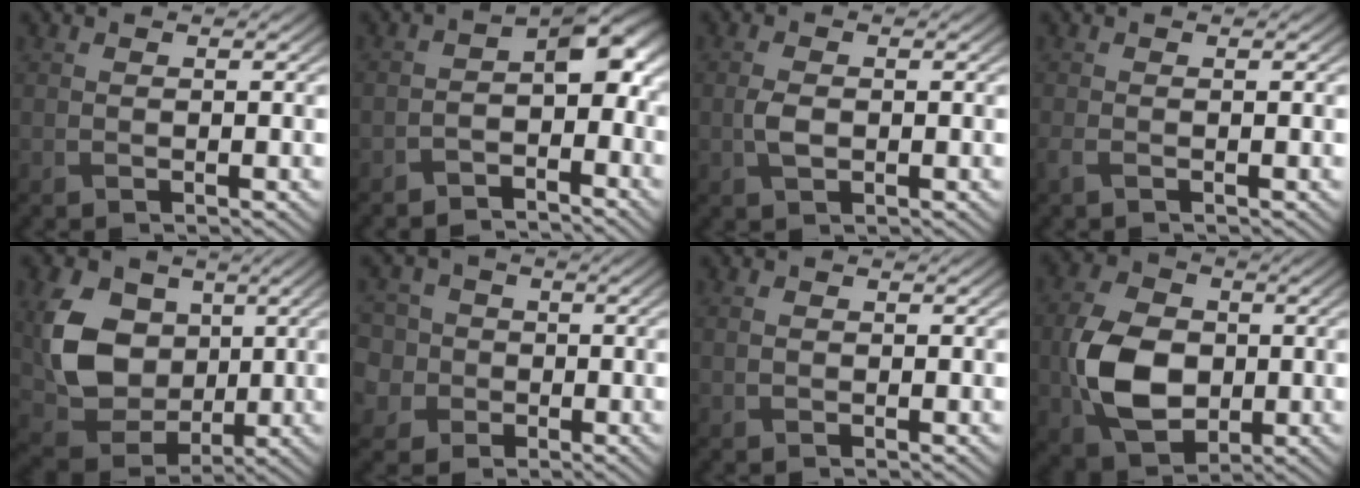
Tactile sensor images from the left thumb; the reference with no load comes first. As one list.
[{"total": 5.8, "force": [-2.8, 2.8, 4.2], "torque": [-0.055, 0.002, -0.060]}, {"total": 2.0, "force": [-0.2, 1.3, 1.5], "torque": [-0.039, 0.000, -0.005]}, {"total": 0.9, "force": [-0.5, 0.3, 0.8], "torque": [-0.021, -0.005, -0.013]}, {"total": 11.0, "force": [1.6, 8.6, 6.8], "torque": [-0.163, -0.005, 0.031]}, {"total": 7.9, "force": [0.0, 7.4, 2.8], "torque": [-0.101, 0.016, -0.040]}, {"total": 0.7, "force": [0.1, 0.6, 0.2], "torque": [-0.006, 0.000, -0.001]}, {"total": 10.0, "force": [-1.1, 7.2, 6.9], "torque": [-0.168, -0.005, -0.027]}]